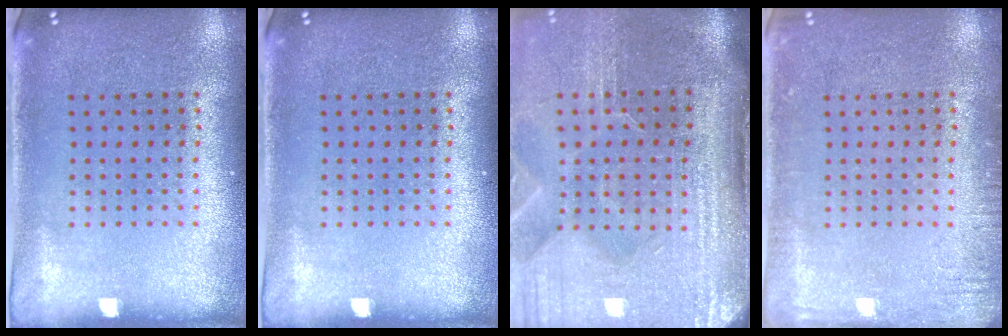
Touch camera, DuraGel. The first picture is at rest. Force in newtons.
{"total": 0.0}
{"total": 5.0, "press": 4.2, "slide": 2.7}
{"total": 1.8, "press": 1.8, "slide": 0.2}